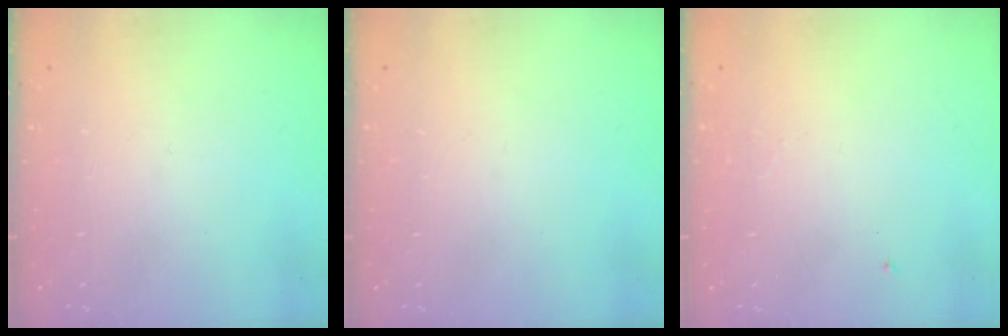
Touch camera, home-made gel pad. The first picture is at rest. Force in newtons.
{"total": 0.0}
{"total": 0.0}